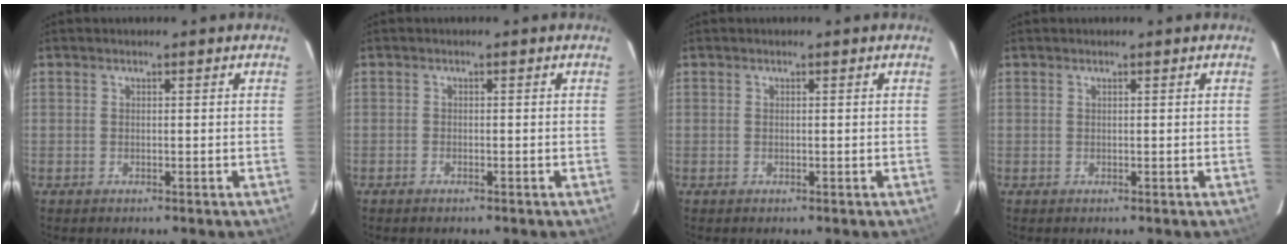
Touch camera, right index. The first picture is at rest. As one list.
[{"total": 0.7, "force": [-0.6, 0.3, 0.1], "torque": [-0.005, 0.000, -0.013]}, {"total": 0.0}, {"total": 0.0}]